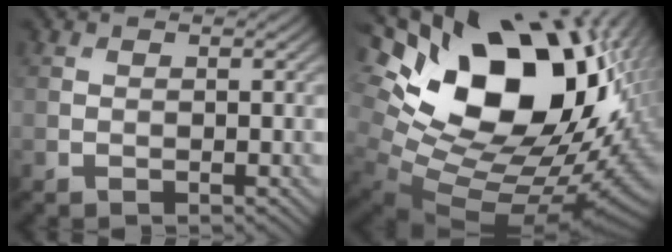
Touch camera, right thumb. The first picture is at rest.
{"total": 21.1, "force": [5.4, 13.6, 15.3], "torque": [-0.263, -0.016, 0.135]}